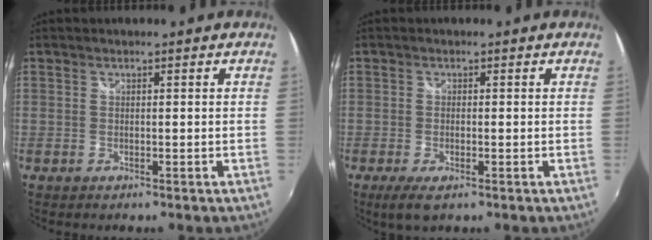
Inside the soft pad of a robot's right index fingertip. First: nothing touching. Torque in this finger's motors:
{"motor_torque": [0.19, 0.12, 0.41, 0.05]}